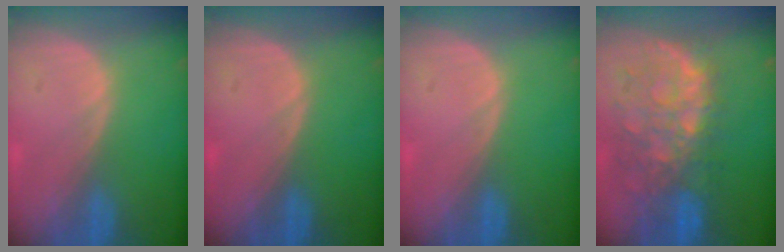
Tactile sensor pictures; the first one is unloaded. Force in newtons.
{"total": 0.0}
{"total": 0.0}
{"total": 11.2, "press": 9.8, "slide": 5.4}